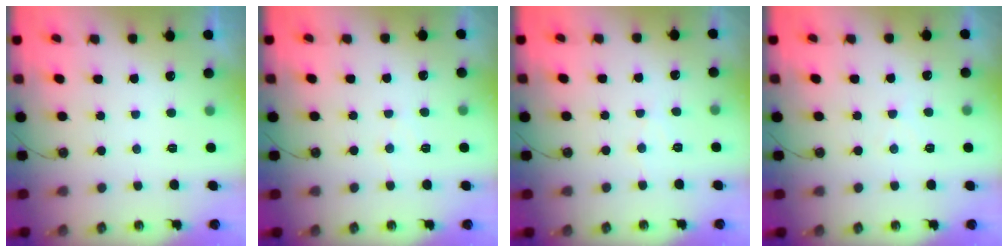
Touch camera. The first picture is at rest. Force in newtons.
{"total": 4.6, "press": 4.6, "slide": 0.6}
{"total": 4.8, "press": 4.8, "slide": 0.3}
{"total": 3.2, "press": 3.2, "slide": 0.5}